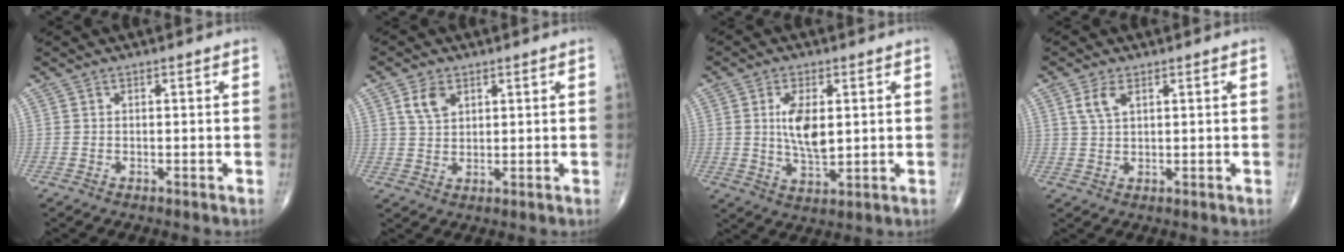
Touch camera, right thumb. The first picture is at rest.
{"total": 4.5, "force": [2.1, 2.8, 2.8], "torque": [-0.044, -0.007, 0.044]}
{"total": 8.2, "force": [1.3, 3.8, 7.2], "torque": [-0.124, -0.017, 0.026]}
{"total": 3.6, "force": [1.7, 1.7, 2.7], "torque": [-0.055, 0.002, 0.038]}